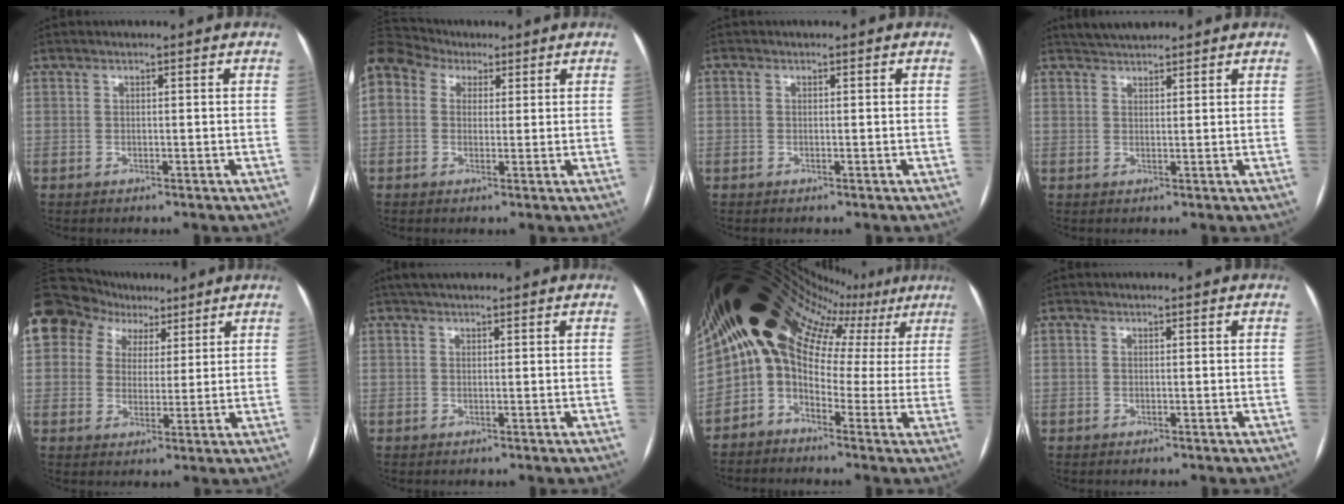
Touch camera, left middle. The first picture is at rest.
{"total": 20.7, "force": [9.8, 15.6, 9.4], "torque": [-0.293, 0.120, 0.188]}
{"total": 0.0}
{"total": 3.1, "force": [3.0, 0.6, 0.7], "torque": [-0.012, 0.021, 0.054]}
{"total": 22.5, "force": [11.8, 16.9, 9.1], "torque": [-0.272, 0.100, 0.218]}
{"total": 2.7, "force": [2.3, 0.6, 1.2], "torque": [-0.021, 0.032, 0.043]}
{"total": 19.2, "force": [10.7, 11.6, 11.0], "torque": [-0.192, 0.097, 0.135]}
{"total": 0.0}